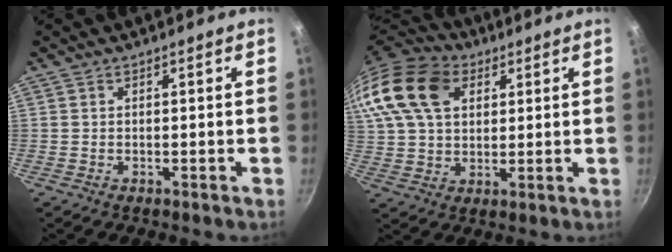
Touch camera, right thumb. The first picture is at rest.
{"total": 23.5, "force": [9.4, 16.2, 14.2], "torque": [-0.313, 0.027, 0.169]}